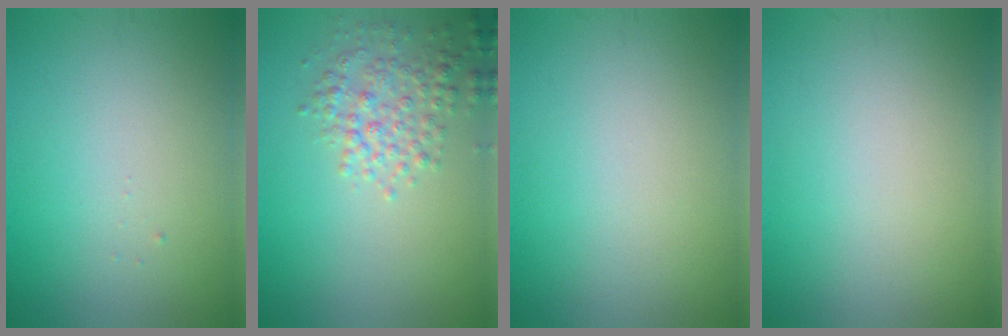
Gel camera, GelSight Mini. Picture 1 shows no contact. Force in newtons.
{"total": 3.3, "press": 3.3, "slide": 0.2}
{"total": 0.0}
{"total": 0.0}